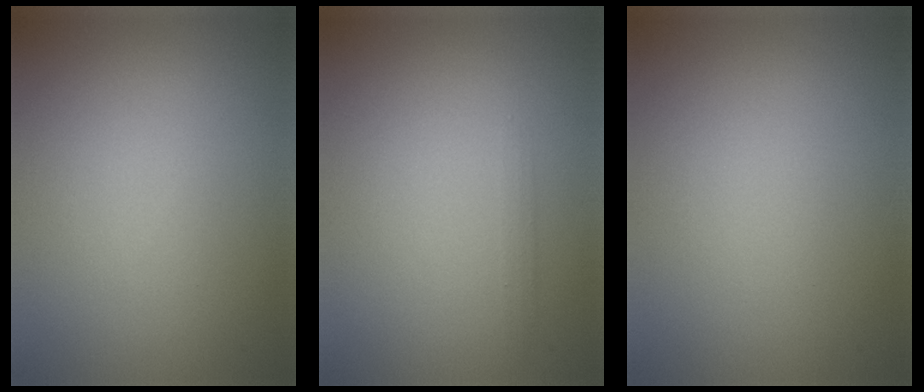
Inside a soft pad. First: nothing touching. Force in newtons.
{"total": 0.7, "press": 0.7, "slide": 0.1}
{"total": 0.0}